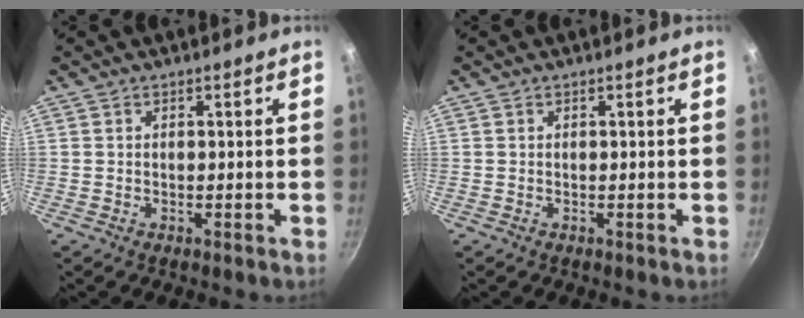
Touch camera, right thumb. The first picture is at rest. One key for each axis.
{"total": 0.0}